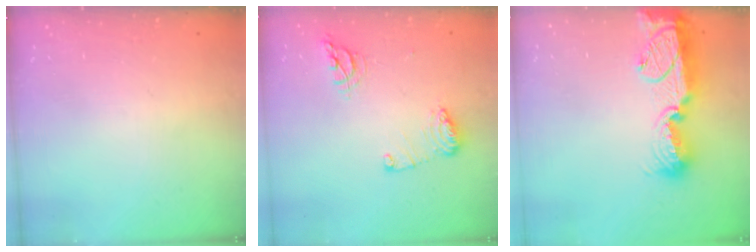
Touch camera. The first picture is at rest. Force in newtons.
{"total": 10.5, "press": 10.5, "slide": 1.0}
{"total": 16.5, "press": 16.4, "slide": 1.6}